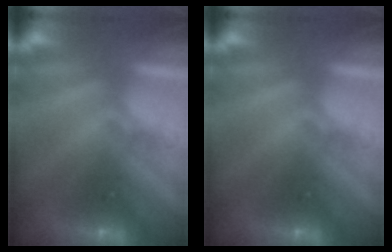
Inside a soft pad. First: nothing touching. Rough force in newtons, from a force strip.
{"total": 0.0}